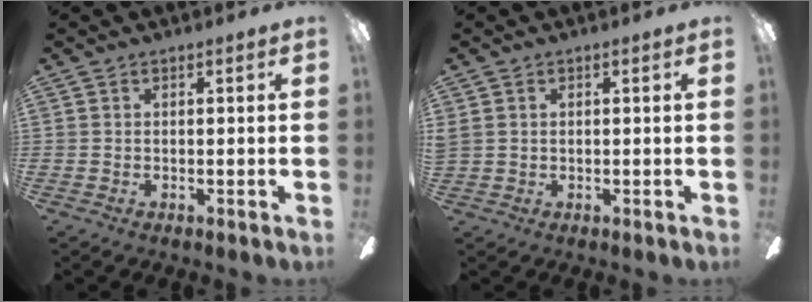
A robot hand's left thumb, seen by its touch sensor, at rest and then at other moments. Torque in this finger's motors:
{"motor_torque": [-0.47, 0.57, 0.17, -0.44, 0.06]}